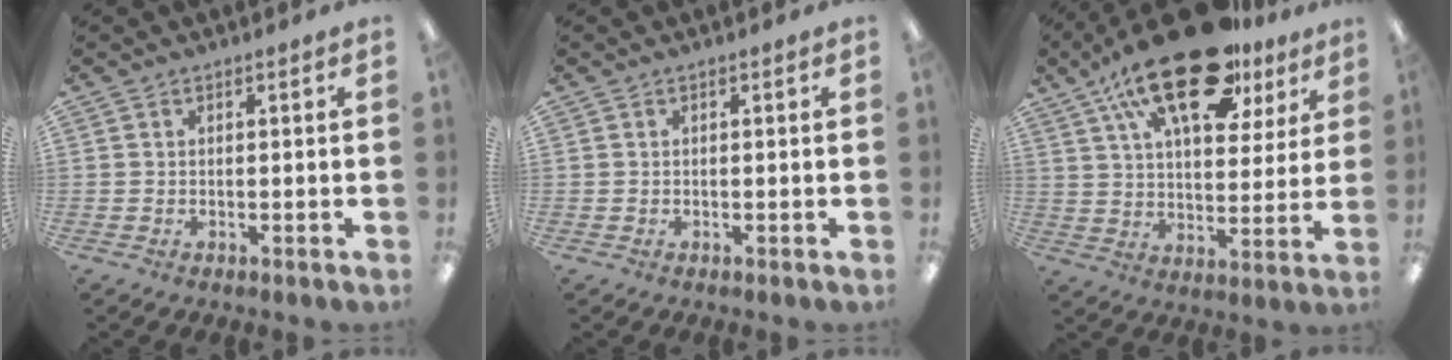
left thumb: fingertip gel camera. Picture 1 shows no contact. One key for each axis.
{"total": 0.0}
{"total": 23.9, "fx": 15.0, "fy": 10.5, "fz": 15.4, "tx": -0.257, "ty": -0.067, "tz": 0.252}